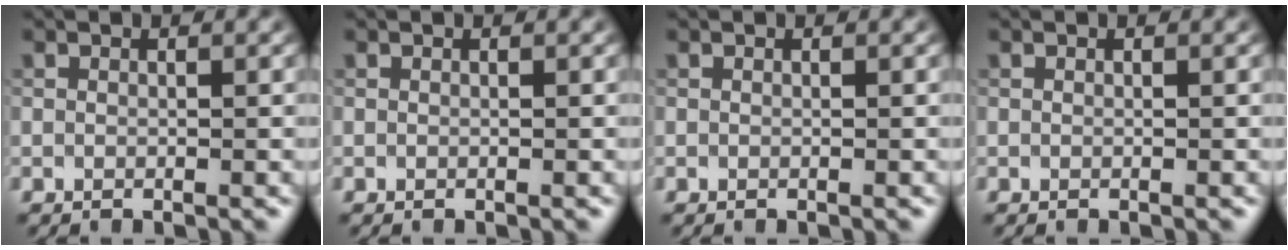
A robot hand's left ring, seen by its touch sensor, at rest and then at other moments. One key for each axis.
{"total": 0.0}
{"total": 0.0}
{"total": 0.0}